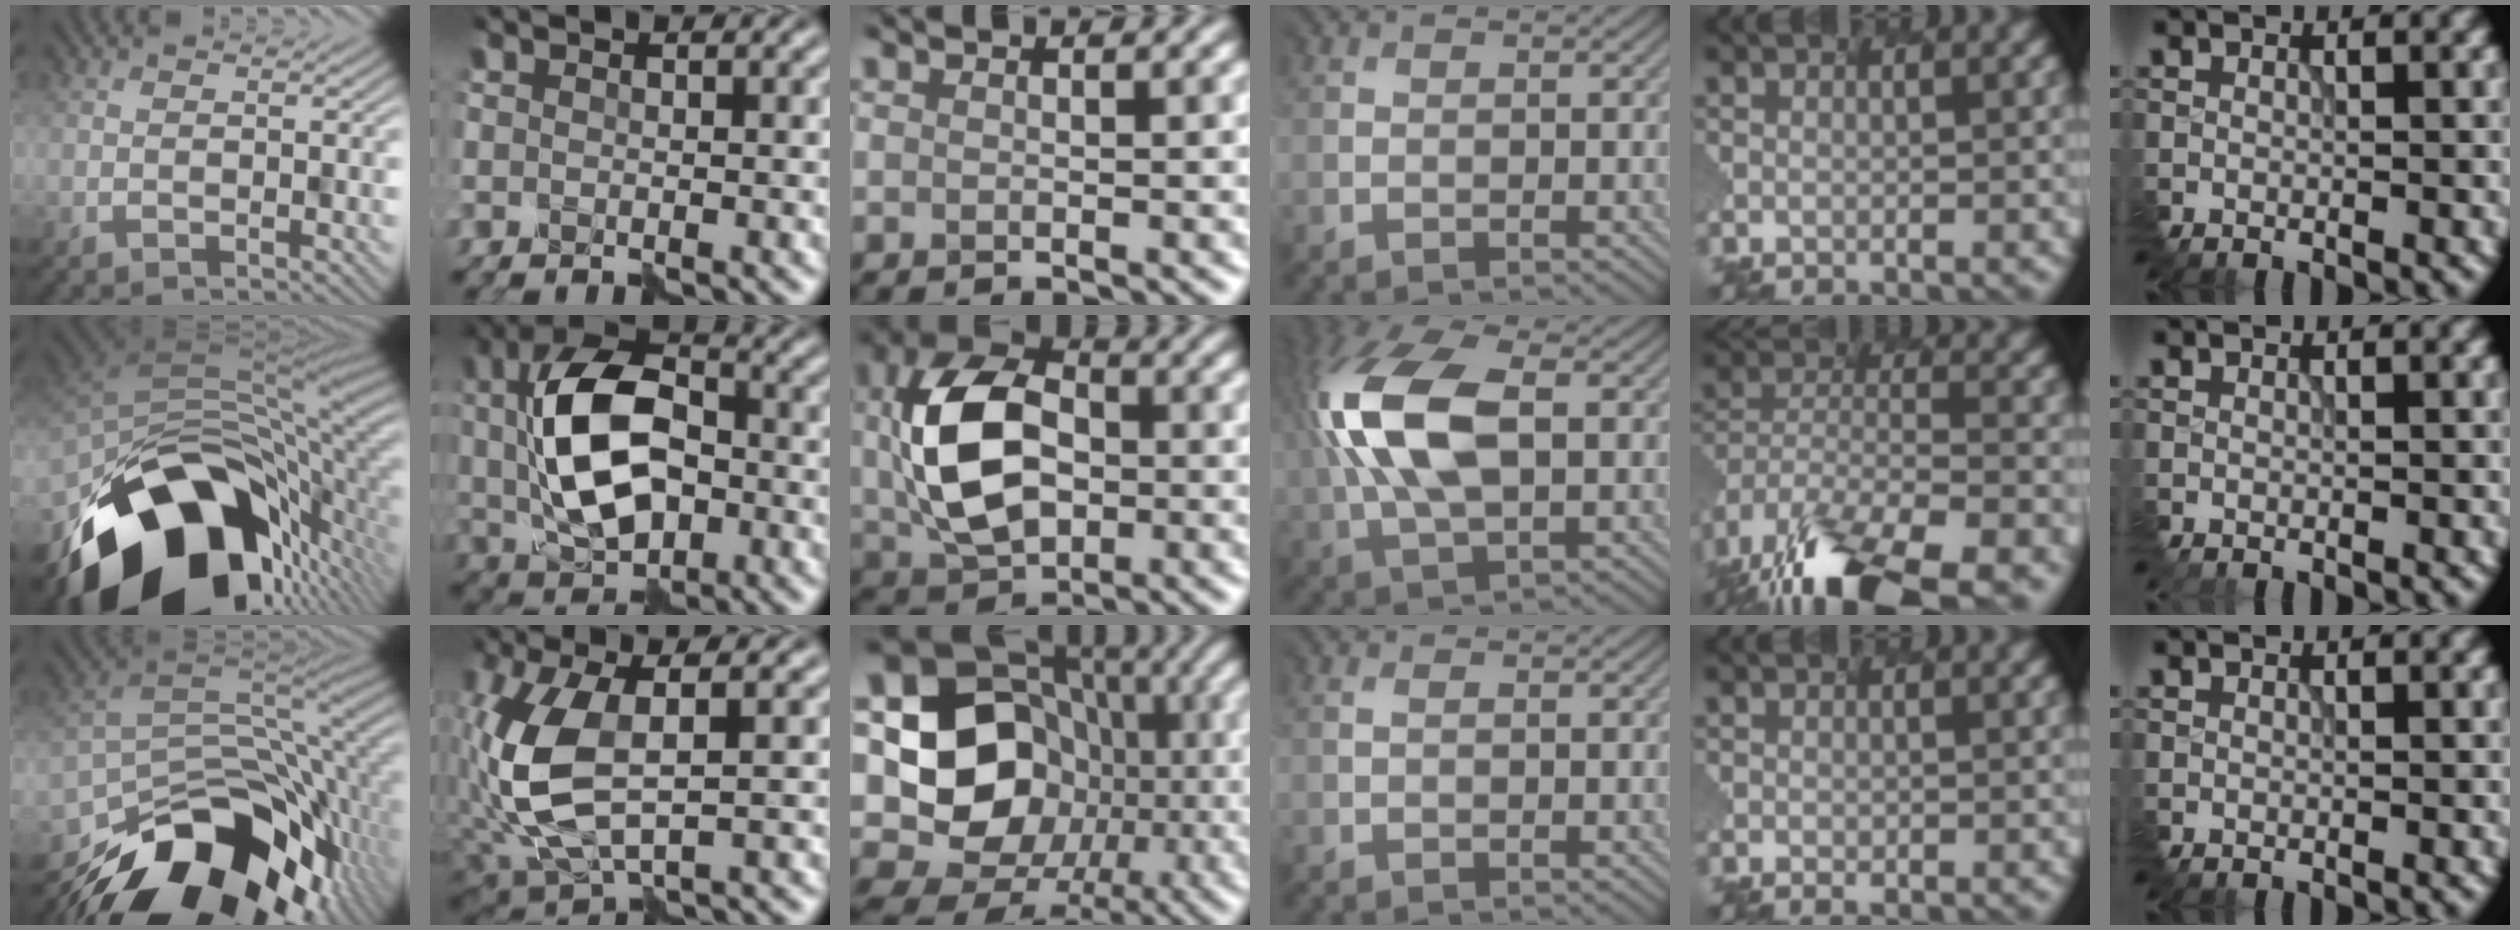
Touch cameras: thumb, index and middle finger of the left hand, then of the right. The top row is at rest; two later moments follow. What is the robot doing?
{"motion": "assemble", "object": "markers"}